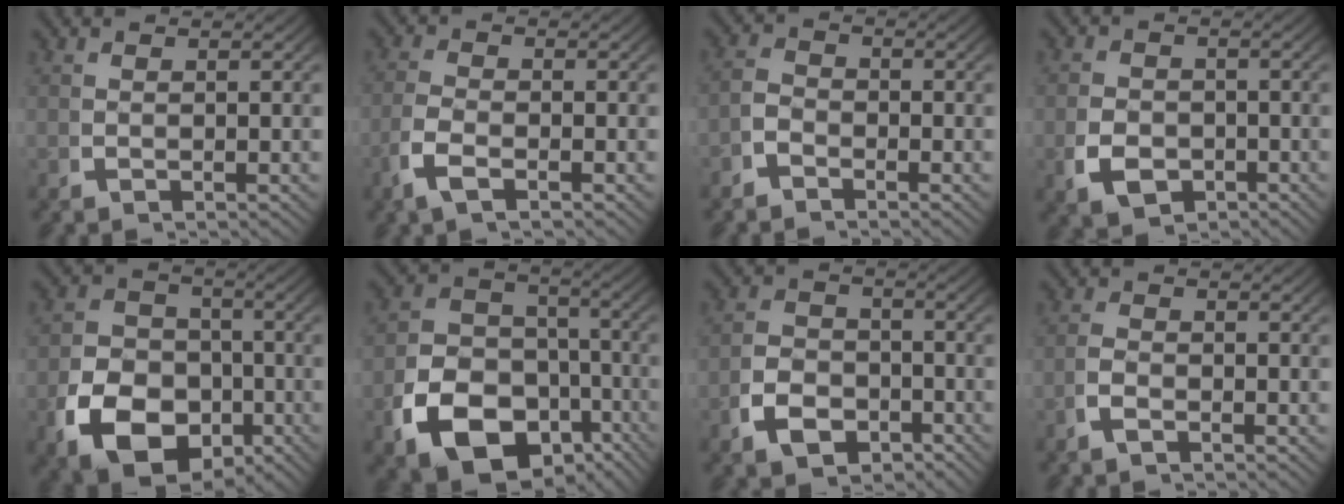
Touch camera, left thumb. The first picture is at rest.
{"total": 2.7, "force": [-1.1, 1.2, 2.1], "torque": [-0.062, -0.005, -0.024]}
{"total": 1.9, "force": [-1.2, 1.4, 0.7], "torque": [-0.009, -0.007, -0.027]}
{"total": 4.2, "force": [-1.7, 3.1, 2.3], "torque": [-0.042, -0.017, -0.024]}
{"total": 12.3, "force": [-3.7, 9.4, 7.0], "torque": [-0.131, -0.042, -0.054]}
{"total": 15.3, "force": [-6.1, 11.3, 8.2], "torque": [-0.166, -0.063, -0.087]}
{"total": 5.4, "force": [-2.4, 4.0, 2.7], "torque": [-0.044, -0.023, -0.035]}
{"total": 1.5, "force": [-0.9, 0.7, 0.9], "torque": [-0.025, -0.004, -0.020]}